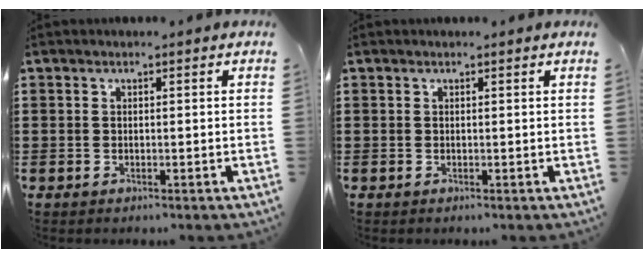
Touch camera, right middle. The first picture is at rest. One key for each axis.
{"total": 0.0}